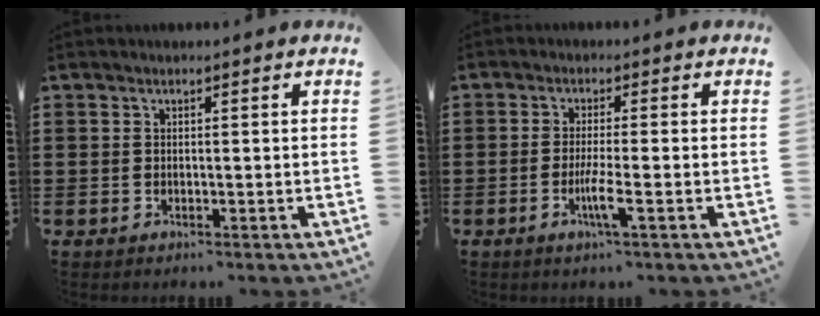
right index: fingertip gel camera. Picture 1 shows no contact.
{"total": 4.2, "force": [-1.6, 0.1, 3.9], "torque": [-0.073, -0.012, -0.030]}